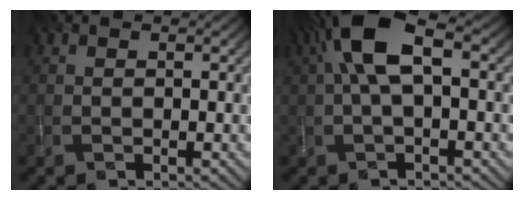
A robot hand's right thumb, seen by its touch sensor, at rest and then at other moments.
{"total": 7.8, "force": [1.8, 2.7, 7.1], "torque": [-0.150, 0.024, 0.024]}